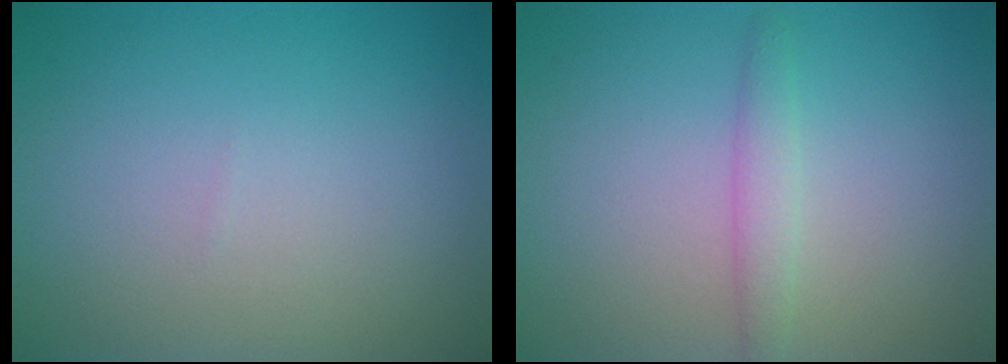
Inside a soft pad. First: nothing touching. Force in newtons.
{"total": 1.6, "press": 1.6, "slide": 0.0}